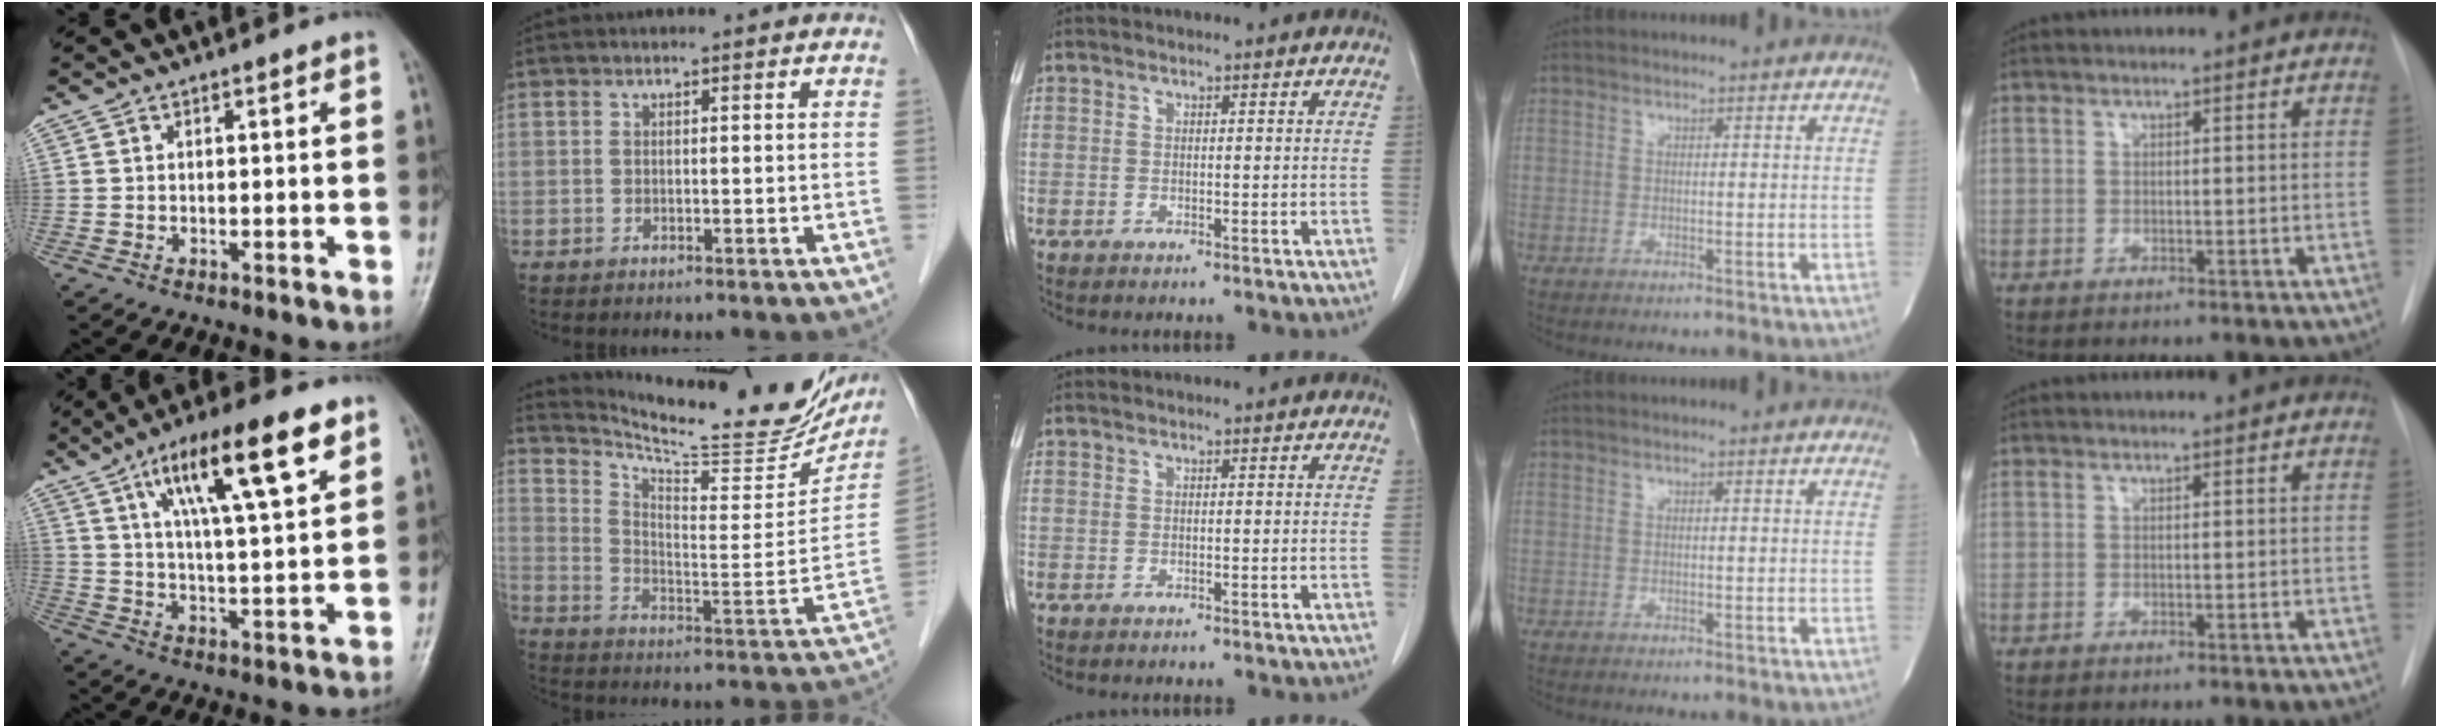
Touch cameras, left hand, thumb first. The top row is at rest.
{"thumb": {"total": 17.3, "force": [8.6, 4.2, 14.4], "torque": [-0.222, -0.018, 0.144]}, "index": {"total": 22.8, "force": [20.7, 3.3, 8.9], "torque": [-0.146, -0.064, 0.289]}}